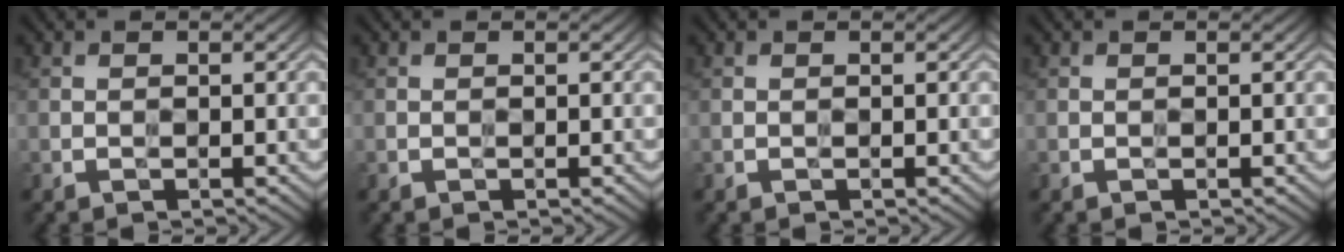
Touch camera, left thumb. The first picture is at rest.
{"total": 0.0}
{"total": 0.0}
{"total": 0.0}